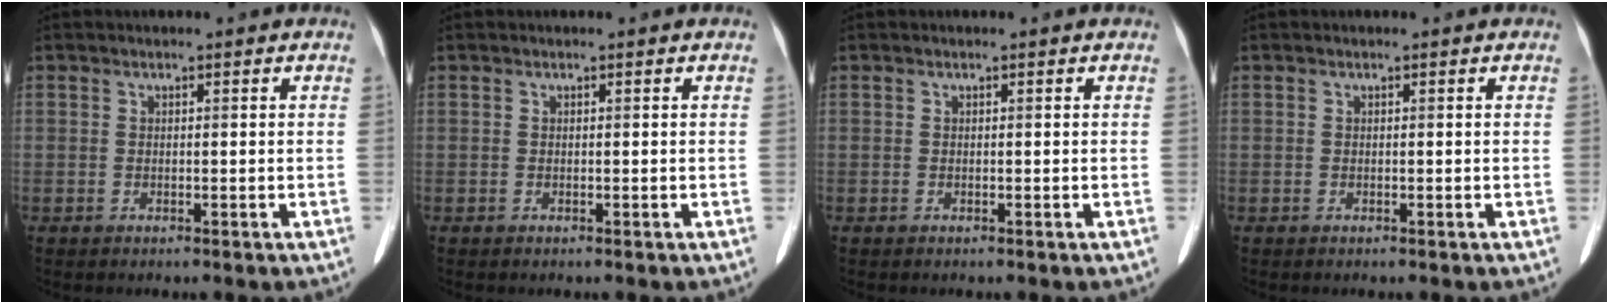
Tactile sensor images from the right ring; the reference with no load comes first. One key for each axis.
{"total": 0.0}
{"total": 0.0}
{"total": 0.0}